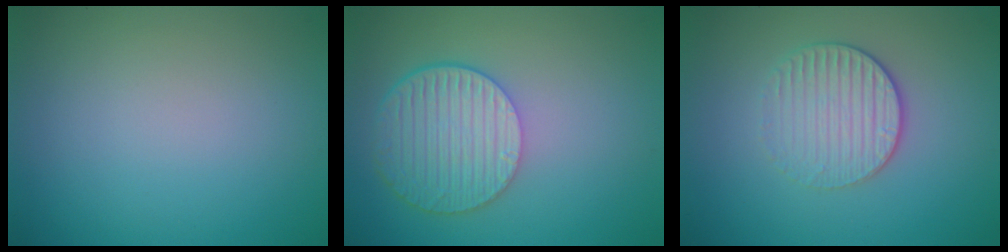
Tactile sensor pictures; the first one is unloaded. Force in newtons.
{"total": 6.1, "press": 4.5, "slide": 4.0}
{"total": 3.1, "press": 2.7, "slide": 1.5}